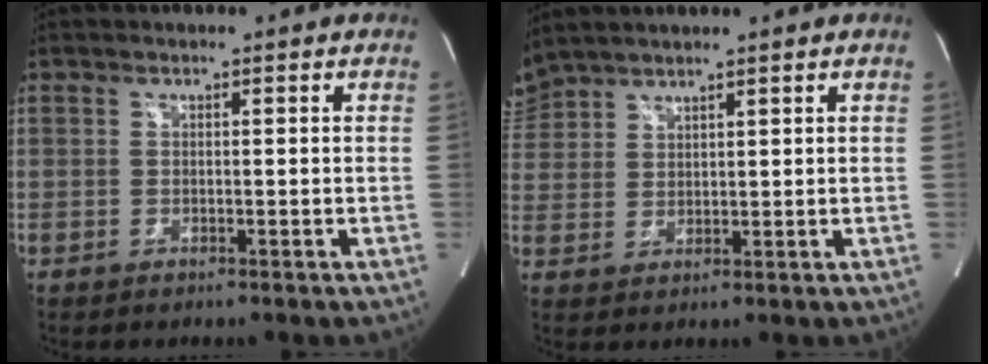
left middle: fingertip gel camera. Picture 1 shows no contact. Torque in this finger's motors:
{"motor_torque": [1.09, -1.05, 0.42, 0.00]}